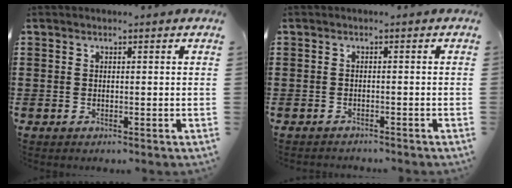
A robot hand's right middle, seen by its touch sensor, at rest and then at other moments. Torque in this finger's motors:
{"motor_torque": [-0.07, 0.07, -0.26, -0.06]}